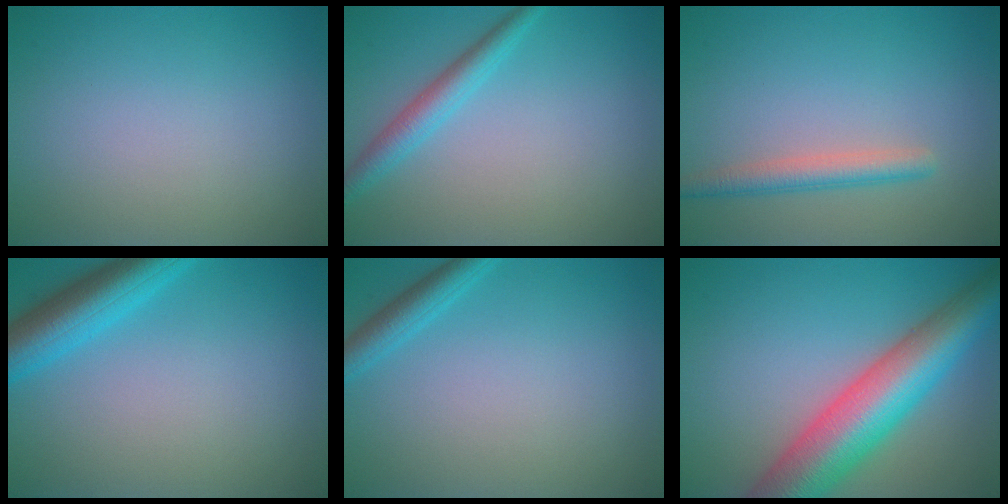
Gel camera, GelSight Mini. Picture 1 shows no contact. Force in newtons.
{"total": 2.6, "press": 2.6, "slide": 0.0}
{"total": 2.6, "press": 2.6, "slide": 0.1}
{"total": 5.3, "press": 5.3, "slide": 0.3}
{"total": 2.3, "press": 2.2, "slide": 0.2}
{"total": 10.5, "press": 10.5, "slide": 0.5}